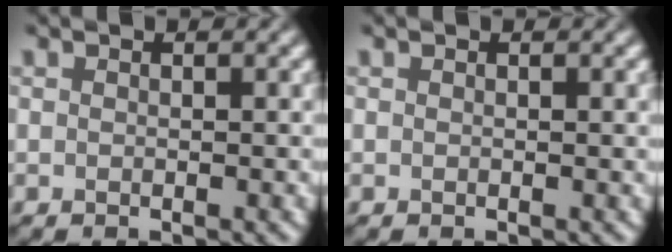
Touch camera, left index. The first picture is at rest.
{"total": 0.0}